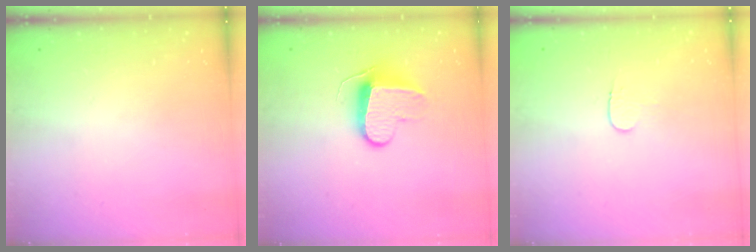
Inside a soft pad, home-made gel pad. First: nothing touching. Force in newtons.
{"total": 9.5, "press": 9.5, "slide": 0.7}
{"total": 3.7, "press": 3.7, "slide": 0.4}